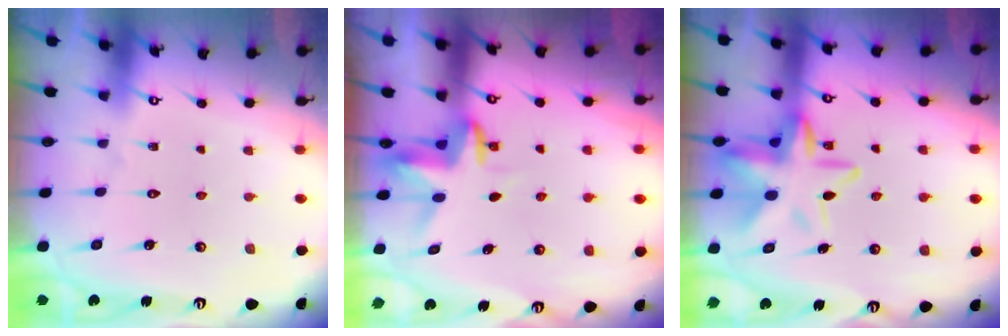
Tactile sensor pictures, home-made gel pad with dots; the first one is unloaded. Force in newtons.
{"total": 3.5, "press": 3.5, "slide": 0.2}
{"total": 12.7, "press": 12.6, "slide": 1.8}